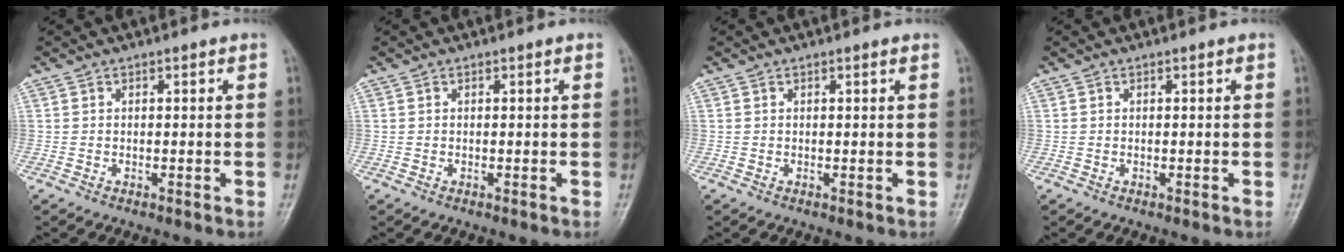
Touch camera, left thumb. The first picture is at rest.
{"total": 0.0}
{"total": 0.6, "force": [0.4, 0.0, 0.4], "torque": [-0.007, 0.001, 0.005]}
{"total": 0.0}